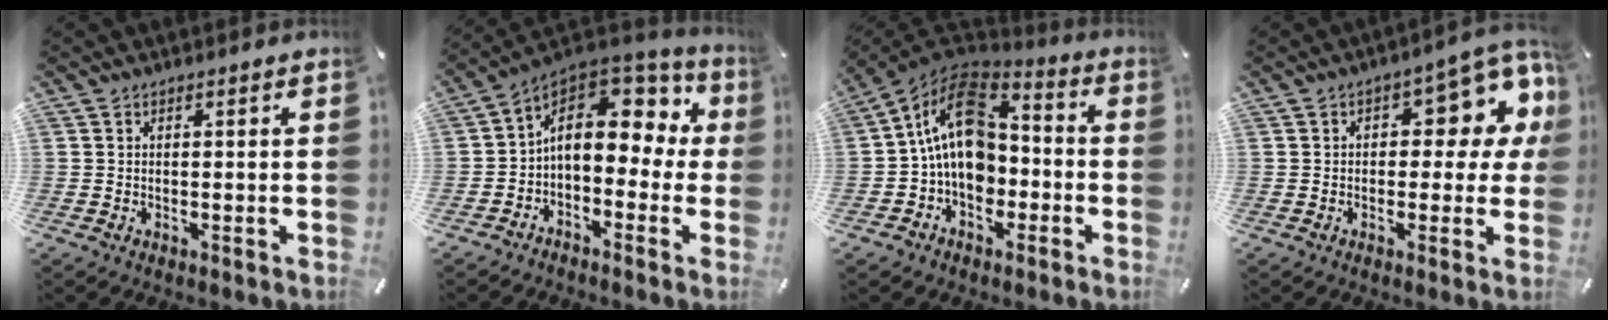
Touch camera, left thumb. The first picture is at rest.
{"total": 12.5, "force": [3.5, 8.0, 8.9], "torque": [-0.144, -0.022, 0.058]}
{"total": 15.6, "force": [-0.4, 11.8, 10.2], "torque": [-0.188, 0.008, -0.008]}
{"total": 11.6, "force": [4.3, 5.8, 9.1], "torque": [-0.103, -0.032, 0.070]}